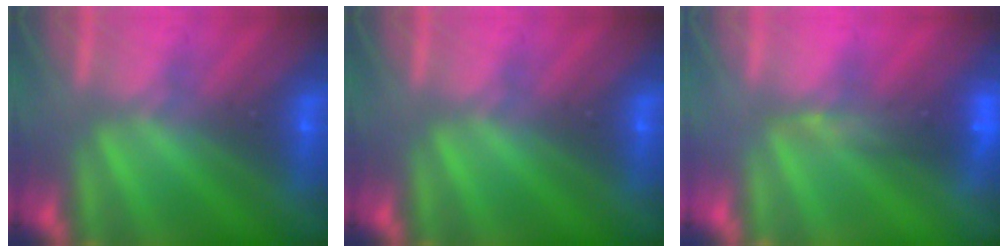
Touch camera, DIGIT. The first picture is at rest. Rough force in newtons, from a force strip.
{"total": 0.0}
{"total": 4.5}